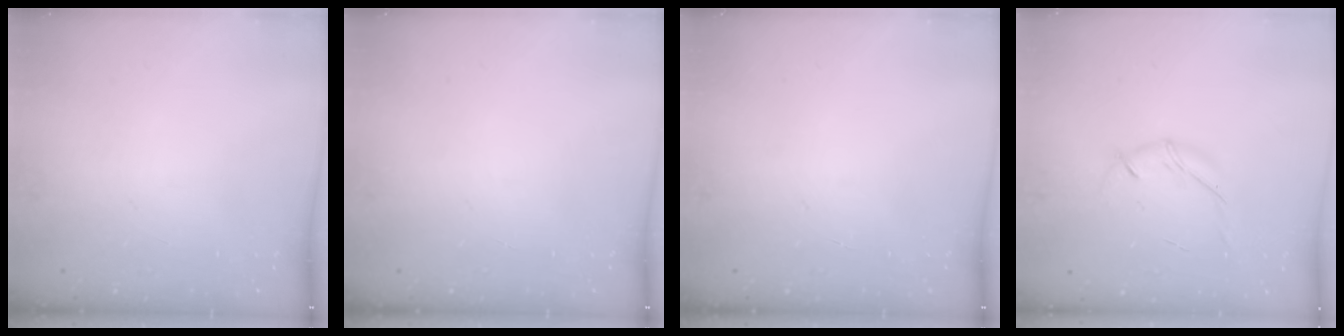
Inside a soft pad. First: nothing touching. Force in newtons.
{"total": 0.0}
{"total": 0.0}
{"total": 6.7, "press": 6.5, "slide": 1.6}